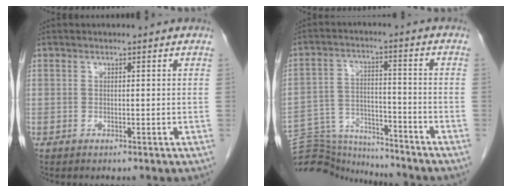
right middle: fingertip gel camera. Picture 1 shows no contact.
{"total": 14.5, "force": [-14.3, 1.4, 2.0], "torque": [-0.037, 0.023, -0.229]}